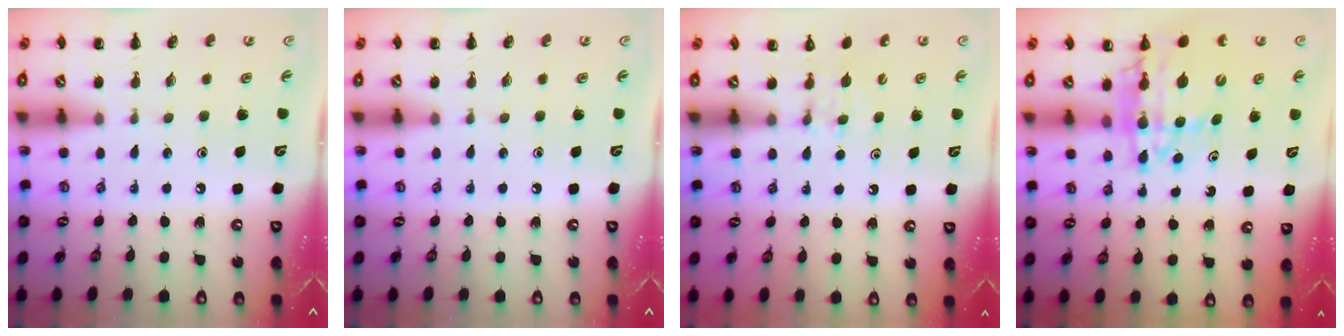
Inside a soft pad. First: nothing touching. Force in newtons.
{"total": 0.0}
{"total": 4.0, "press": 3.8, "slide": 1.4}
{"total": 14.0, "press": 13.5, "slide": 3.7}